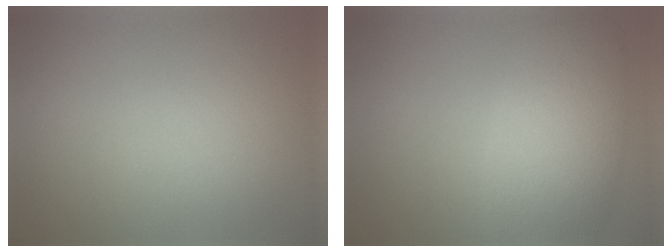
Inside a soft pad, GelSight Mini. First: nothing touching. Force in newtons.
{"total": 6.6, "press": 6.5, "slide": 0.4}